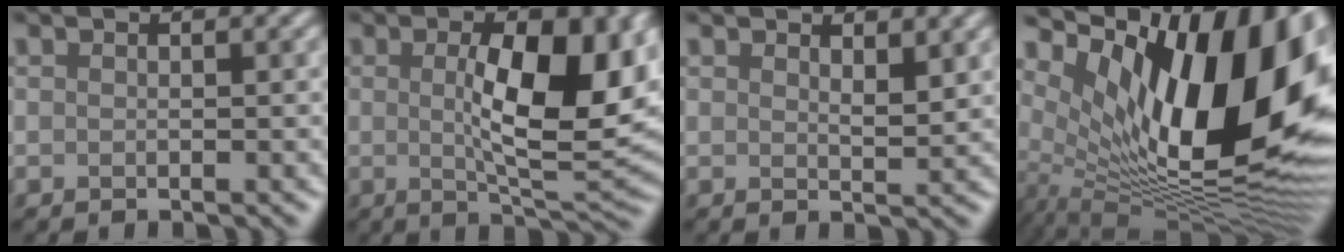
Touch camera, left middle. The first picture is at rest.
{"total": 9.7, "force": [1.2, 3.2, 9.1], "torque": [-0.132, -0.004, 0.023]}
{"total": 1.8, "force": [1.3, 0.5, 1.1], "torque": [-0.016, -0.006, 0.025]}
{"total": 16.7, "force": [4.4, 7.2, 14.4], "torque": [-0.212, -0.006, 0.071]}